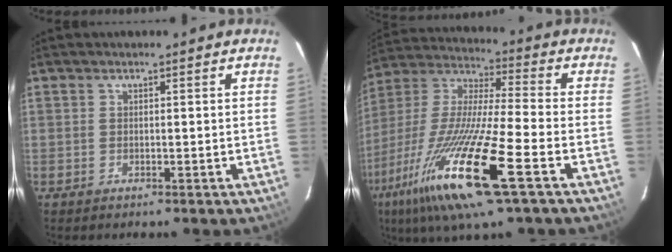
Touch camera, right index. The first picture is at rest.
{"total": 22.6, "force": [-10.8, 2.2, 19.7], "torque": [-0.397, -0.049, -0.212]}